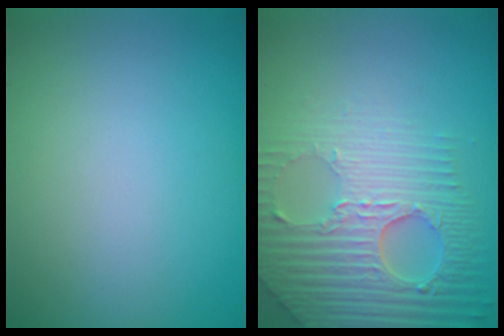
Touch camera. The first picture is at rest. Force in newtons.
{"total": 8.0, "press": 5.7, "slide": 5.6}